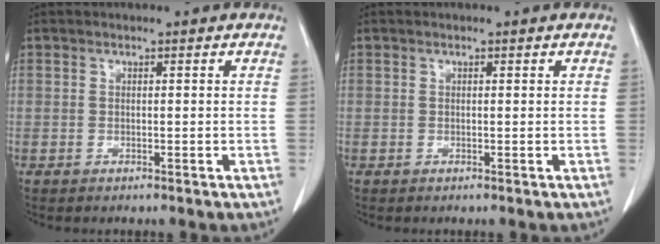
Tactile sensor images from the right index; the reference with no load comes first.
{"total": 0.0}